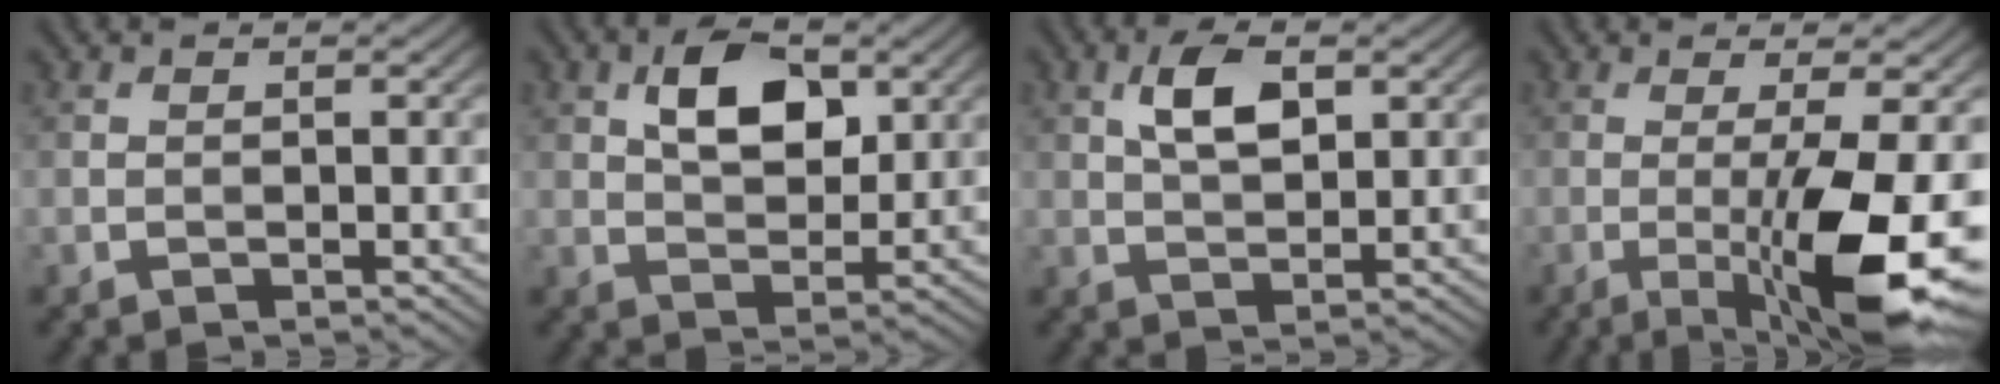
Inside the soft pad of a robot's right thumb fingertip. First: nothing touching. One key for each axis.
{"total": 7.4, "fx": 2.6, "fy": 4.2, "fz": 5.6, "tx": -0.100, "ty": 0.002, "tz": 0.042}
{"total": 5.6, "fx": 1.9, "fy": 2.7, "fz": 4.6, "tx": -0.096, "ty": 0.004, "tz": 0.035}
{"total": 12.2, "fx": -2.9, "fy": 2.4, "fz": 11.6, "tx": -0.173, "ty": -0.001, "tz": -0.042}